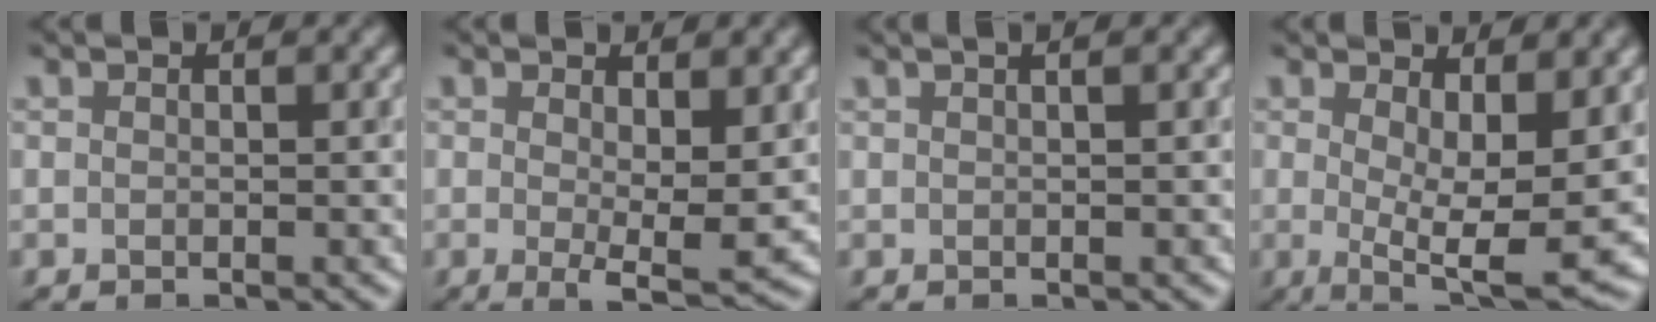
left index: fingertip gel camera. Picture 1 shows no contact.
{"total": 3.9, "force": [0.3, 1.0, 3.8], "torque": [-0.063, -0.012, 0.007]}
{"total": 2.1, "force": [1.3, 0.7, 1.4], "torque": [-0.011, 0.007, 0.001]}
{"total": 7.0, "force": [0.7, 2.1, 6.6], "torque": [-0.111, -0.017, 0.018]}